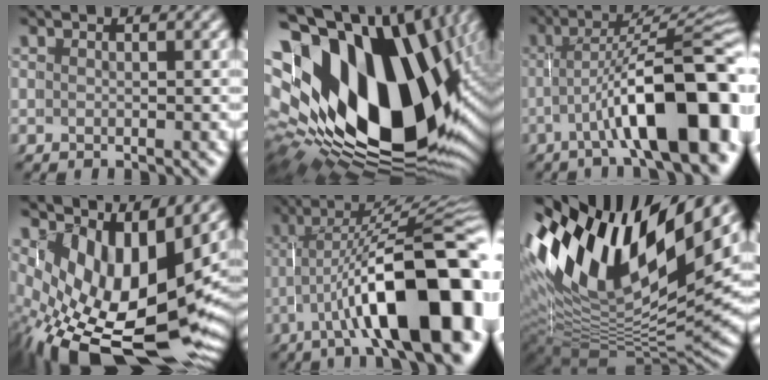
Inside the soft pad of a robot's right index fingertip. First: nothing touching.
{"total": 28.4, "force": [-1.1, 18.6, 21.4], "torque": [-0.366, -0.046, -0.005]}
{"total": 11.4, "force": [-2.9, 4.2, 10.1], "torque": [-0.158, -0.022, -0.035]}
{"total": 13.8, "force": [-4.0, 7.5, 10.9], "torque": [-0.211, -0.075, -0.032]}
{"total": 15.0, "force": [-2.7, 5.7, 13.6], "torque": [-0.214, -0.025, -0.030]}
{"total": 19.4, "force": [4.8, 12.0, 14.4], "torque": [-0.264, 0.003, 0.068]}